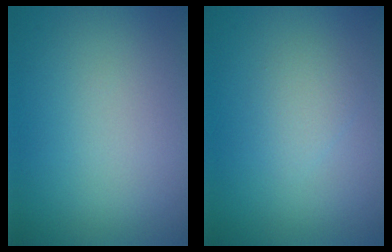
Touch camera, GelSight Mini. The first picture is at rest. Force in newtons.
{"total": 1.5, "press": 1.5, "slide": 0.1}